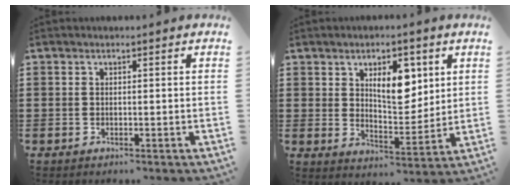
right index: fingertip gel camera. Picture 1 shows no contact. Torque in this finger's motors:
{"motor_torque": [0.54, 0.21, 0.25, 0.05]}